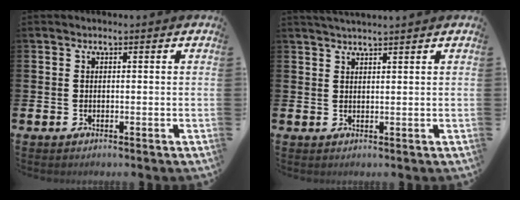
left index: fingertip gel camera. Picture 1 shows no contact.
{"total": 1.8, "force": [1.8, -0.2, 0.1], "torque": [-0.012, -0.003, 0.034]}